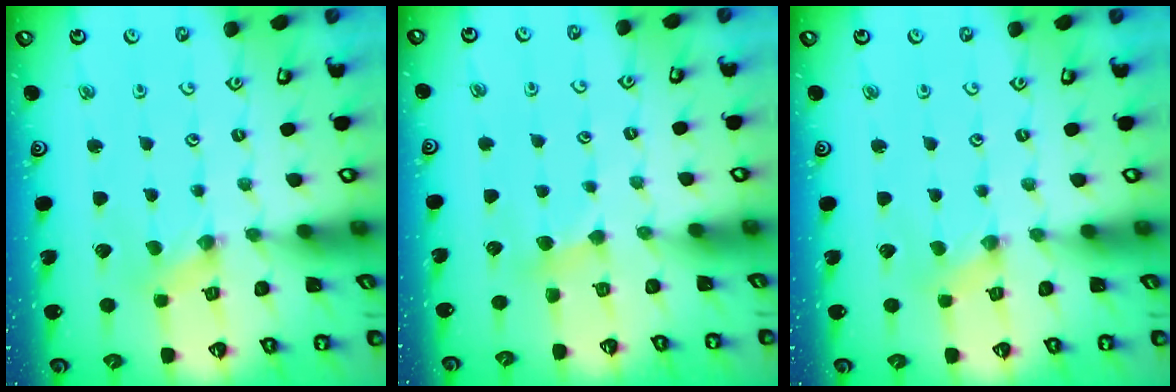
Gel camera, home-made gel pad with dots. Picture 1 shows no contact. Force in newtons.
{"total": 2.5, "press": 2.4, "slide": 0.2}
{"total": 0.0}